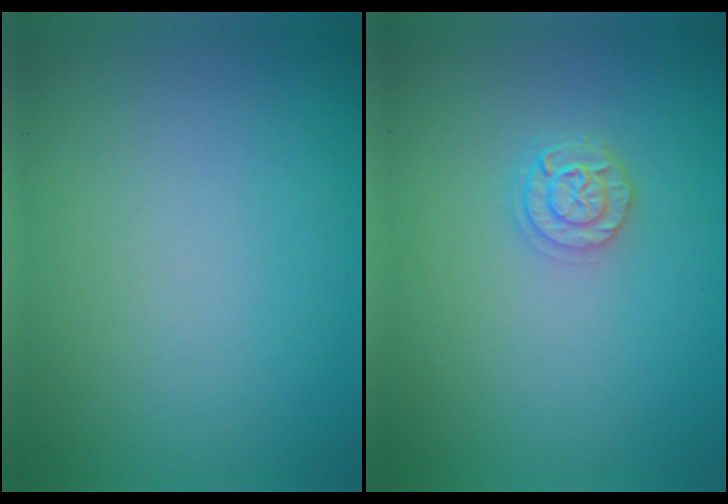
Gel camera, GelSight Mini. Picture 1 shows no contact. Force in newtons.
{"total": 2.4, "press": 2.0, "slide": 1.3}